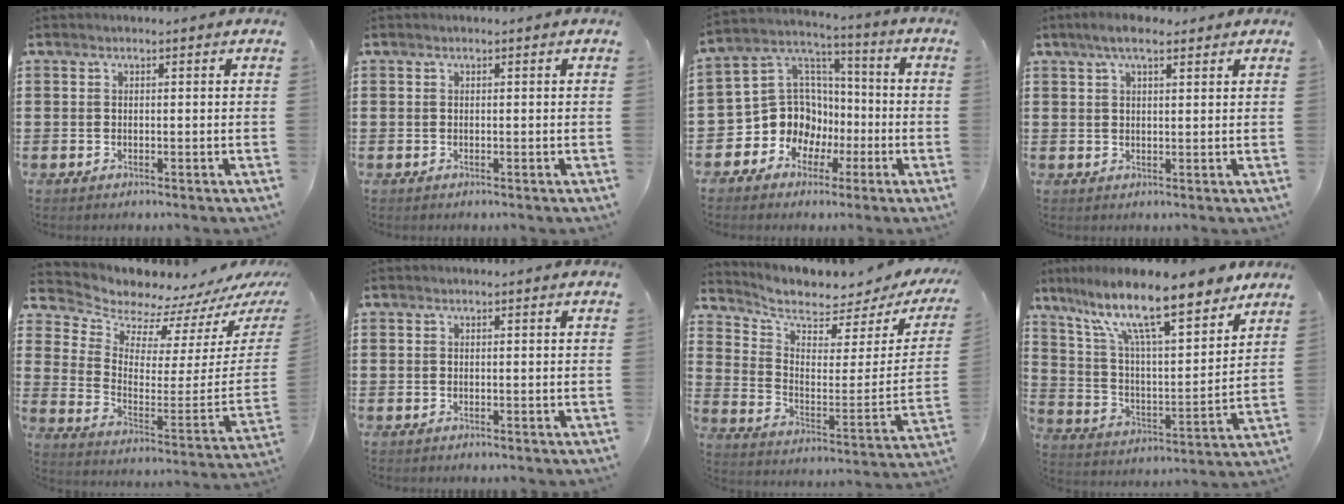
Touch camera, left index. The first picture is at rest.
{"total": 0.0}
{"total": 11.0, "force": [-3.2, 10.0, 3.2], "torque": [-0.109, 0.001, -0.054]}
{"total": 4.3, "force": [2.8, 1.4, 3.0], "torque": [-0.064, 0.007, 0.051]}
{"total": 6.7, "force": [6.6, 1.4, -0.5], "torque": [-0.025, -0.081, 0.111]}
{"total": 0.0}
{"total": 4.3, "force": [3.8, 1.1, 1.7], "torque": [-0.060, -0.044, 0.059]}
{"total": 14.8, "force": [10.8, 3.2, 9.6], "torque": [-0.209, -0.049, 0.184]}